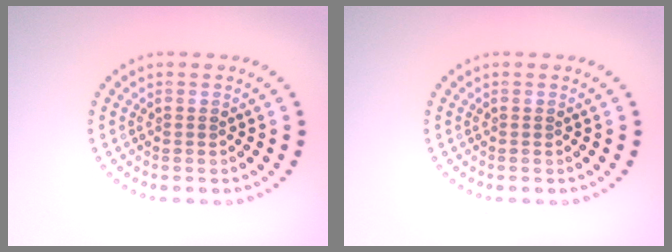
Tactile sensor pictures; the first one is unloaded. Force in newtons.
{"total": 0.0}